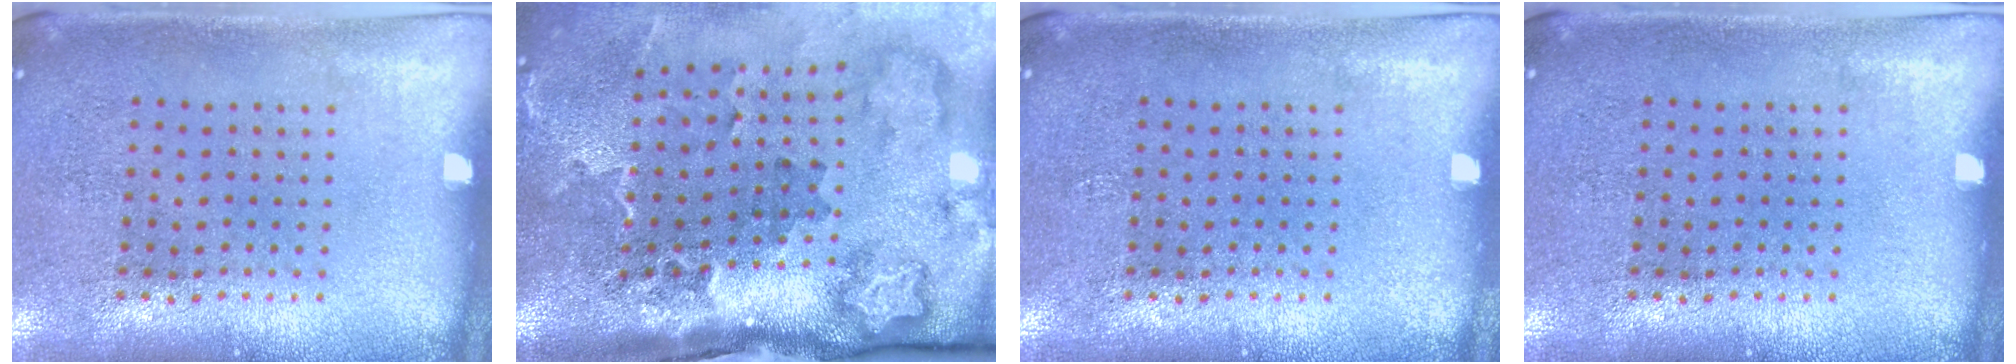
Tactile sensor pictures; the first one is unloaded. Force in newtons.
{"total": 3.8, "press": 2.5, "slide": 2.8}
{"total": 0.0}
{"total": 0.0}